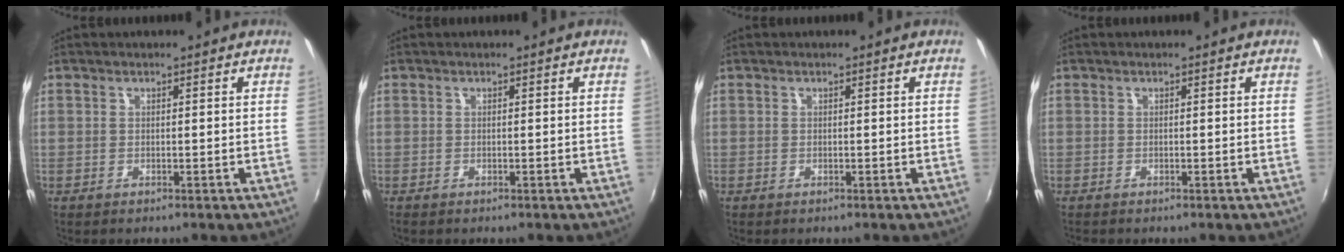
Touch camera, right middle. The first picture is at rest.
{"total": 0.0}
{"total": 0.0}
{"total": 0.0}